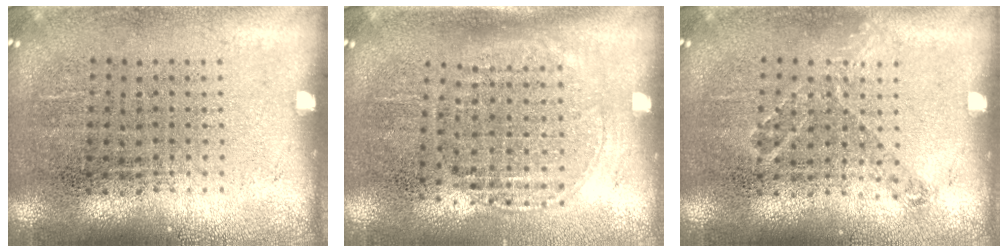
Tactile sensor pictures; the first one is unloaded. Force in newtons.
{"total": 1.4, "press": 1.2, "slide": 0.8}
{"total": 0.8, "press": 0.8, "slide": 0.3}